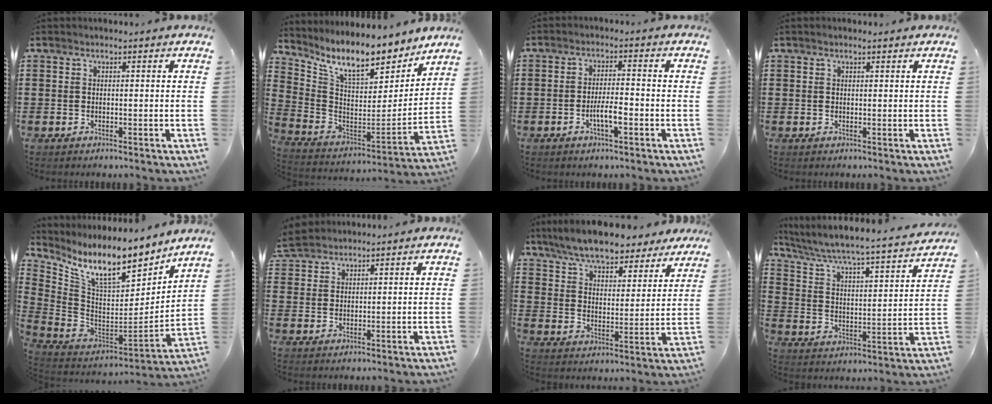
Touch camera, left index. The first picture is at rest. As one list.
[{"total": 11.0, "force": [9.0, 2.4, 5.8], "torque": [-0.136, -0.066, 0.153]}, {"total": 4.2, "force": [-1.5, 0.9, 3.9], "torque": [-0.072, 0.003, -0.028]}, {"total": 0.8, "force": [0.6, 0.2, 0.5], "torque": [-0.010, 0.001, 0.010]}, {"total": 10.5, "force": [7.4, 2.3, 7.1], "torque": [-0.158, -0.057, 0.124]}, {"total": 3.1, "force": [3.0, 1.0, 0.1], "torque": [-0.014, -0.004, 0.058]}, {"total": 8.6, "force": [7.9, 1.2, 3.2], "torque": [-0.095, -0.035, 0.144]}, {"total": 4.2, "force": [3.6, -0.1, 2.1], "torque": [-0.062, -0.043, 0.046]}]